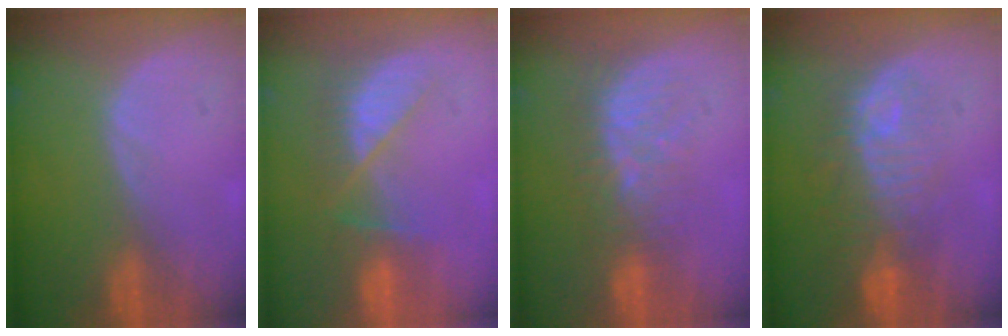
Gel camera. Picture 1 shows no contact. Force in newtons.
{"total": 8.1, "press": 7.0, "slide": 4.1}
{"total": 8.0, "press": 7.0, "slide": 3.8}
{"total": 9.7, "press": 8.9, "slide": 3.9}